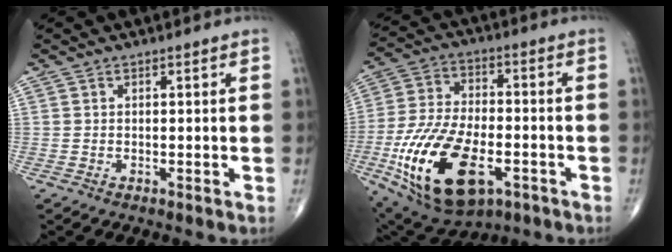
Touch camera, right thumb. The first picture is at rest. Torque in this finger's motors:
{"motor_torque": [0.71, 0.53, 1.81, -0.43, 0.62]}